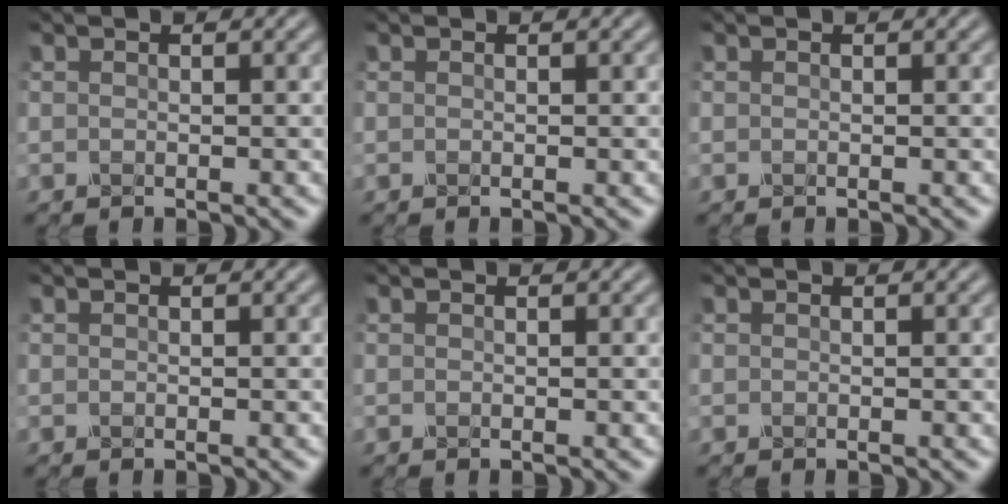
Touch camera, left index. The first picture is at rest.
{"total": 0.0}
{"total": 0.0}
{"total": 0.0}
{"total": 0.0}
{"total": 0.0}